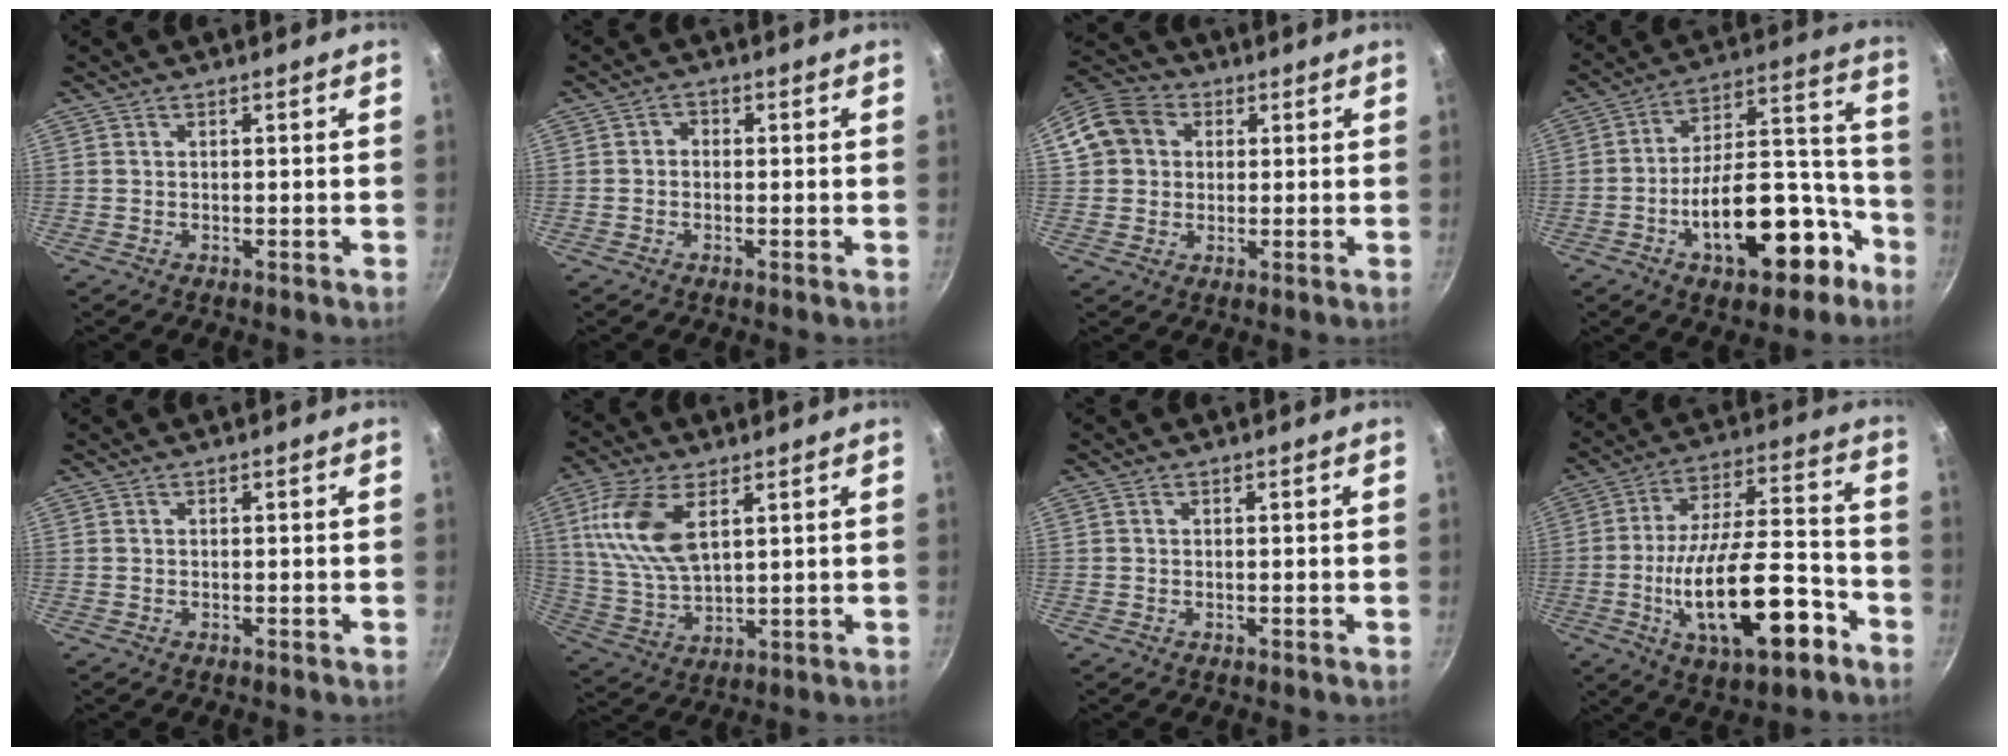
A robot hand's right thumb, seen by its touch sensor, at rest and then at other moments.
{"total": 1.6, "force": [-0.3, 1.3, 0.8], "torque": [-0.009, 0.008, -0.009]}
{"total": 10.8, "force": [2.3, 9.3, 5.0], "torque": [-0.069, 0.023, 0.026]}
{"total": 21.3, "force": [-9.5, 10.4, 16.0], "torque": [-0.196, 0.090, -0.133]}
{"total": 0.0}
{"total": 13.9, "force": [4.9, 7.3, 10.8], "torque": [-0.212, -0.012, 0.103]}
{"total": 0.0}
{"total": 21.2, "force": [-8.1, 8.2, 17.7], "torque": [-0.277, 0.045, -0.126]}